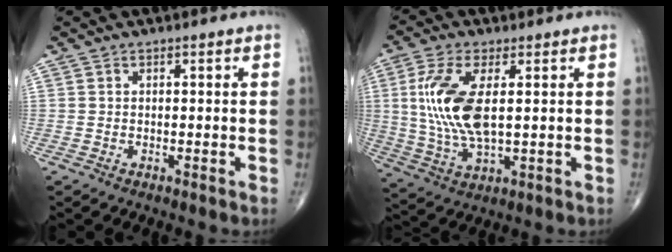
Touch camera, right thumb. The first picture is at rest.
{"total": 12.7, "force": [1.9, 5.2, 11.5], "torque": [-0.257, -0.010, 0.044]}